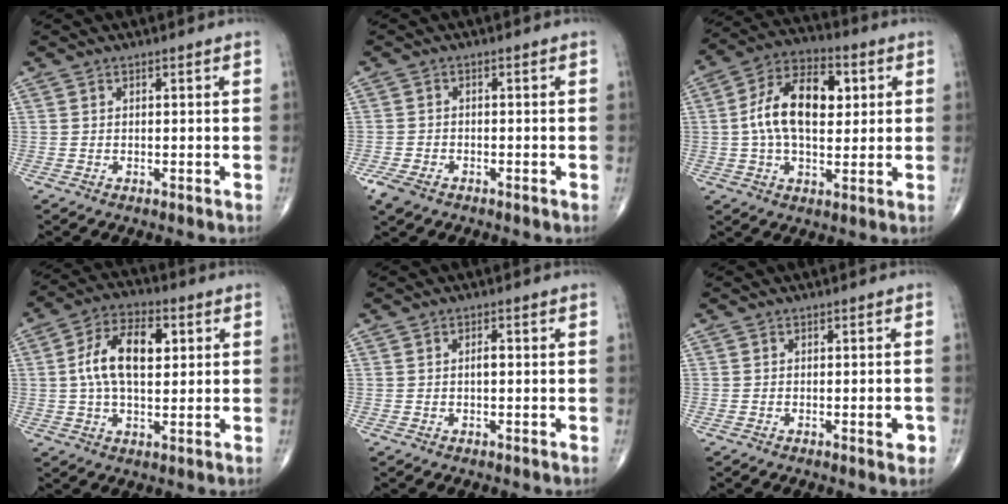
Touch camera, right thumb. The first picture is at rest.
{"total": 3.7, "force": [-2.4, 2.0, 2.0], "torque": [-0.049, 0.000, -0.042]}
{"total": 15.1, "force": [2.2, 8.6, 12.2], "torque": [-0.199, 0.017, 0.030]}
{"total": 12.3, "force": [2.1, 6.6, 10.2], "torque": [-0.177, 0.014, 0.032]}
{"total": 1.3, "force": [0.0, 0.6, 1.1], "torque": [-0.020, 0.001, -0.002]}
{"total": 2.5, "force": [-0.8, 0.8, 2.2], "torque": [-0.024, 0.000, -0.011]}